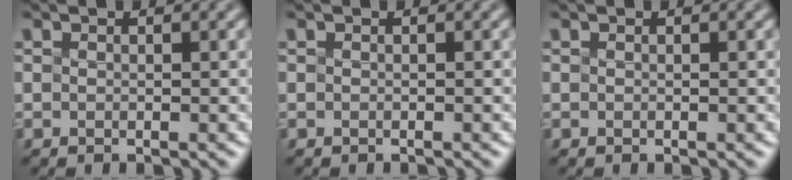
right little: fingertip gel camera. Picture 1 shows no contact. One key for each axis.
{"total": 0.5, "fx": -0.5, "fy": 0.0, "fz": 0.1, "tx": 0.002, "ty": 0.000, "tz": -0.009}
{"total": 0.0}